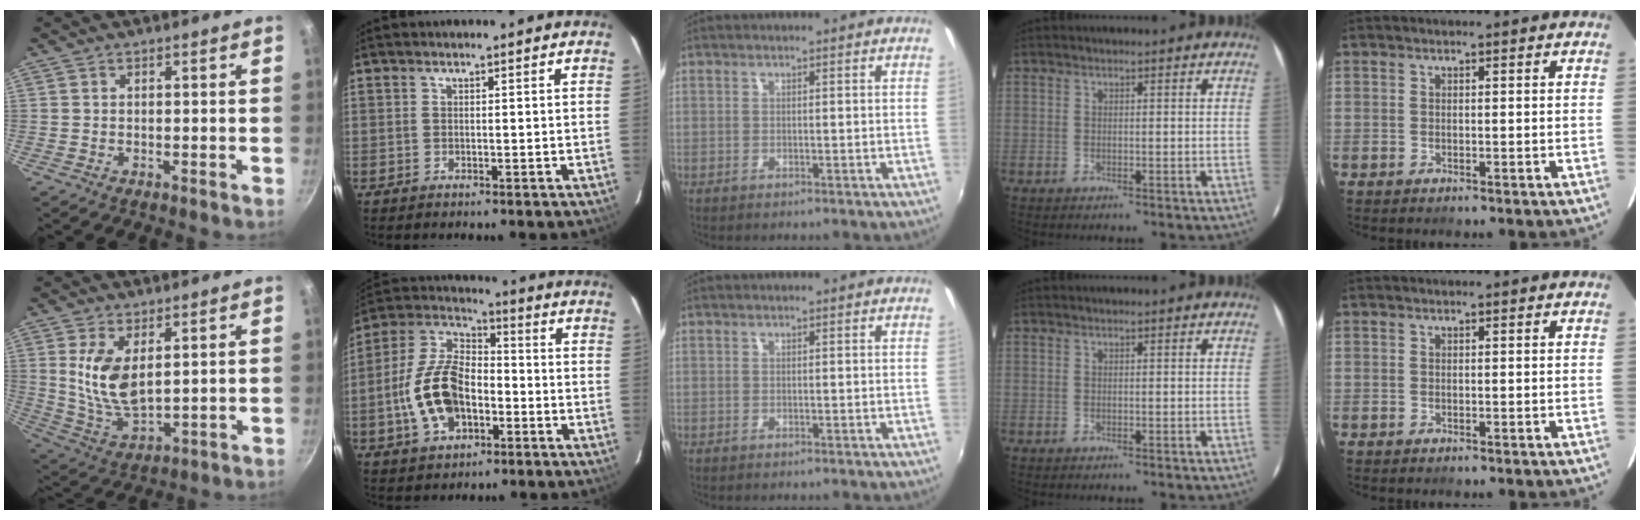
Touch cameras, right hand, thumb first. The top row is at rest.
{"thumb": {"total": 10.7, "force": [2.8, 5.4, 8.8], "torque": [-0.167, -0.030, 0.066]}, "index": {"total": 14.8, "force": [-4.1, 8.8, 11.1], "torque": [-0.234, 0.018, -0.070]}}